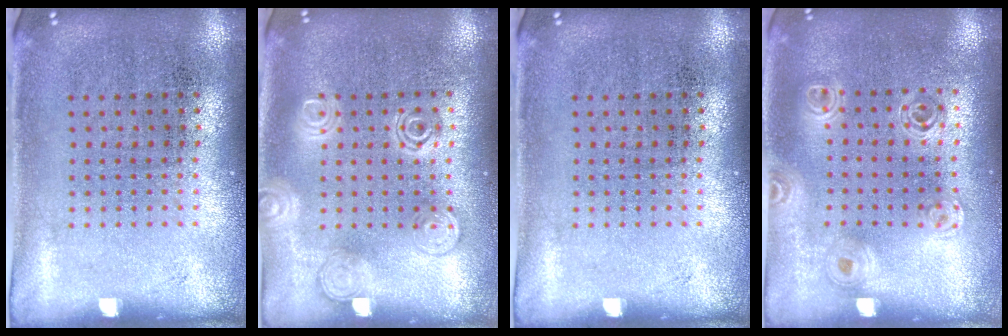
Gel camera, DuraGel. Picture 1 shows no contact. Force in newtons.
{"total": 2.6, "press": 2.5, "slide": 0.3}
{"total": 0.0}
{"total": 1.4, "press": 1.3, "slide": 0.5}